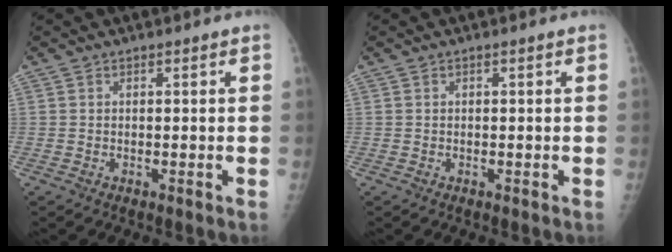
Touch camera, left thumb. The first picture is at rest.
{"total": 0.0}